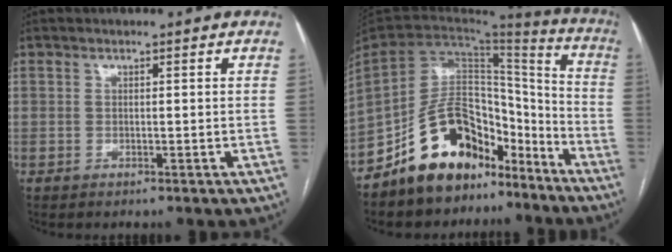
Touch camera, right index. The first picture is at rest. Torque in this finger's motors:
{"motor_torque": [-0.11, -0.14, -0.15, -0.21]}